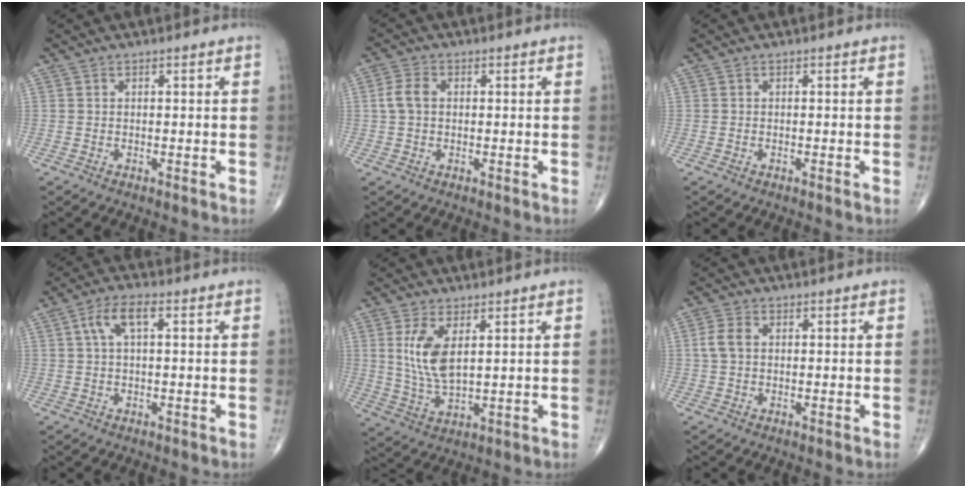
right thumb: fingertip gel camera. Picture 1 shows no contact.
{"total": 3.9, "force": [0.4, 2.7, 2.8], "torque": [-0.062, 0.010, 0.003]}
{"total": 0.0}
{"total": 5.5, "force": [1.6, 2.3, 4.8], "torque": [-0.100, 0.016, 0.027]}
{"total": 8.6, "force": [2.5, 3.8, 7.3], "torque": [-0.148, -0.016, 0.059]}
{"total": 3.5, "force": [0.4, 2.4, 2.6], "torque": [-0.062, 0.008, 0.006]}